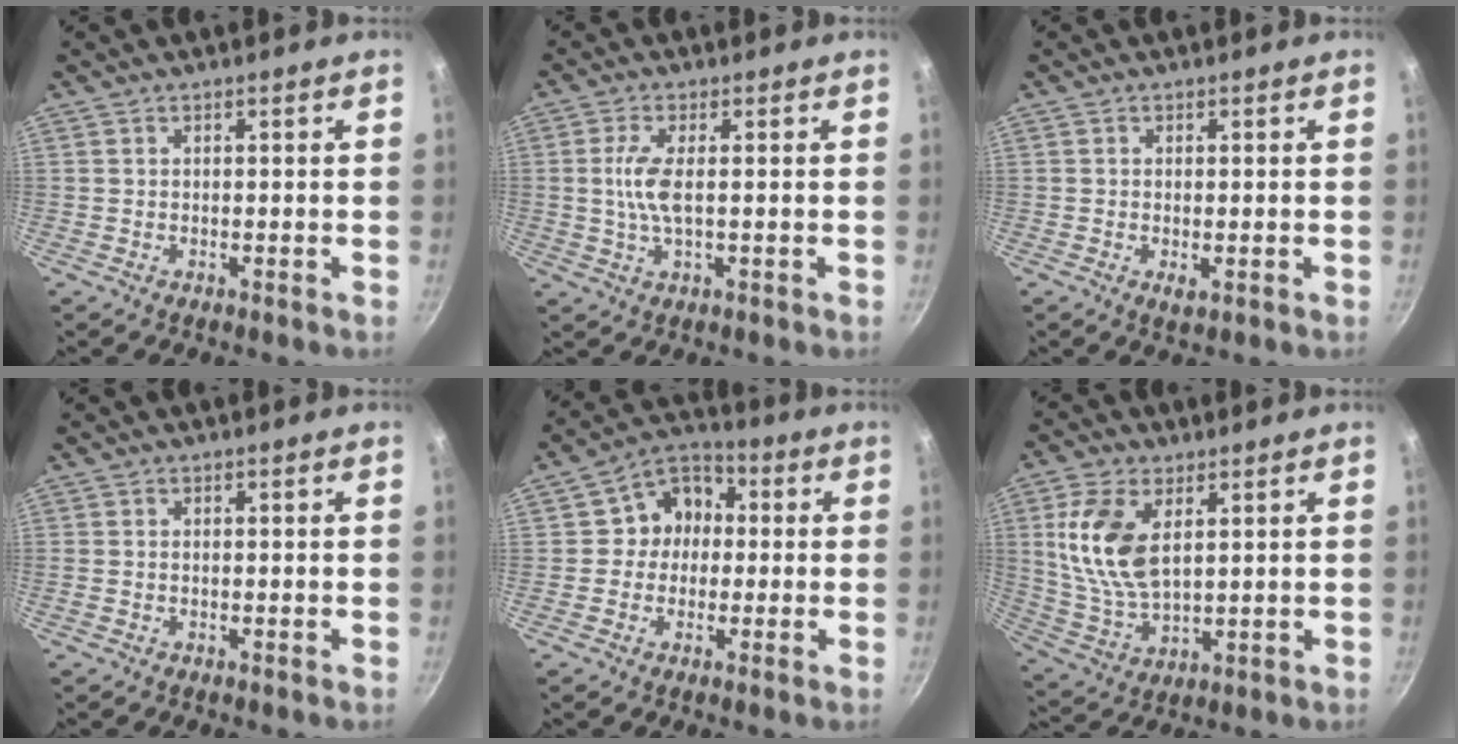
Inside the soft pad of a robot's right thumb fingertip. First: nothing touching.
{"total": 5.7, "force": [0.2, 1.8, 5.4], "torque": [-0.125, 0.002, 0.003]}
{"total": 1.7, "force": [-0.4, 0.7, 1.5], "torque": [-0.028, -0.005, -0.004]}
{"total": 0.5, "force": [-0.1, 0.4, 0.3], "torque": [-0.007, 0.003, -0.002]}
{"total": 8.7, "force": [0.2, 7.7, 4.0], "torque": [-0.020, 0.022, -0.017]}
{"total": 13.3, "force": [3.6, 7.4, 10.5], "torque": [-0.204, -0.015, 0.079]}